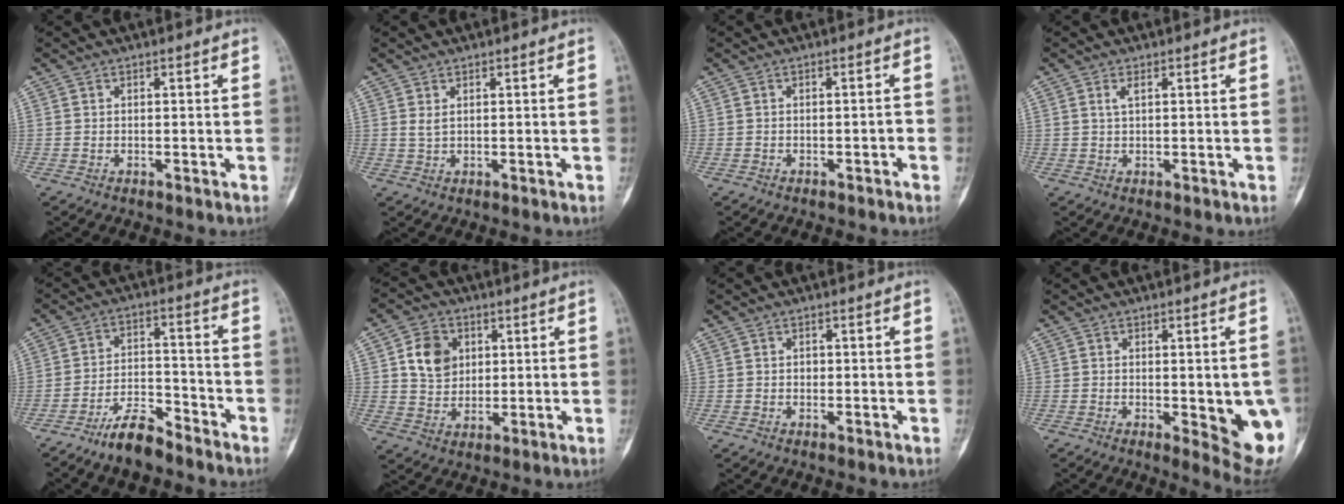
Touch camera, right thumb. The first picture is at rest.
{"total": 1.4, "force": [0.7, 0.8, 1.0], "torque": [-0.013, -0.003, 0.018]}
{"total": 1.3, "force": [-0.8, 0.8, 0.7], "torque": [-0.005, 0.013, -0.011]}
{"total": 1.6, "force": [0.7, 0.7, 1.3], "torque": [-0.023, 0.002, 0.015]}
{"total": 8.6, "force": [-6.9, 3.0, 4.2], "torque": [-0.063, 0.051, -0.128]}
{"total": 8.8, "force": [2.5, 7.1, 4.5], "torque": [-0.046, -0.009, 0.047]}
{"total": 1.1, "force": [0.0, 1.0, 0.4], "torque": [0.003, 0.003, 0.000]}
{"total": 11.7, "force": [-2.0, 3.8, 10.9], "torque": [-0.106, -0.014, -0.013]}